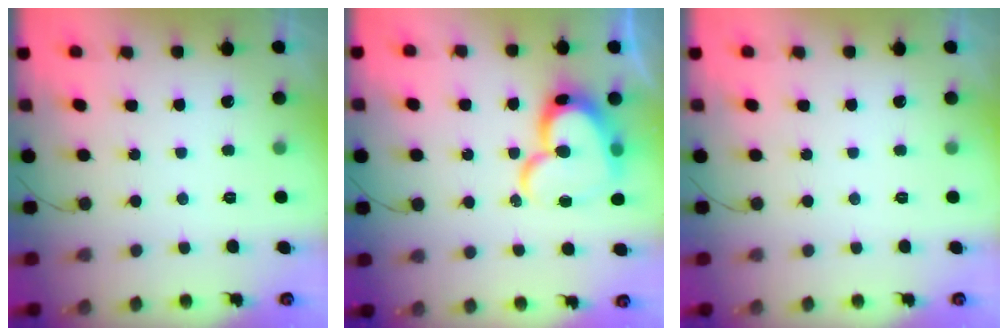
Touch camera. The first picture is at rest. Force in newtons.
{"total": 18.6, "press": 18.6, "slide": 1.4}
{"total": 0.0}